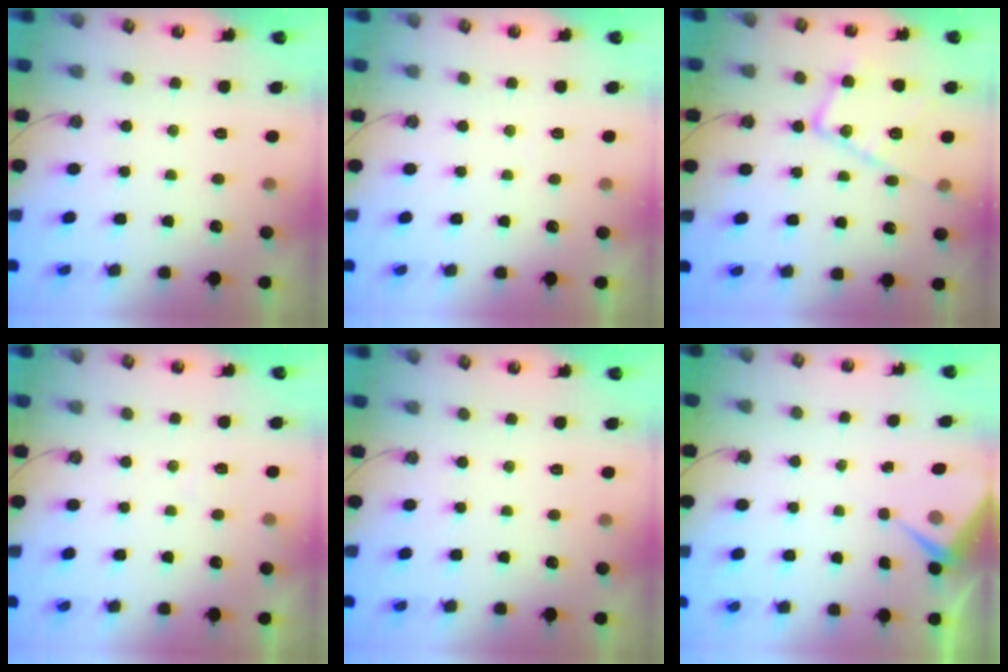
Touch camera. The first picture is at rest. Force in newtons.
{"total": 2.3, "press": 2.2, "slide": 0.4}
{"total": 16.4, "press": 16.3, "slide": 1.6}
{"total": 4.8, "press": 4.7, "slide": 0.8}
{"total": 0.0}
{"total": 4.3, "press": 4.2, "slide": 0.7}